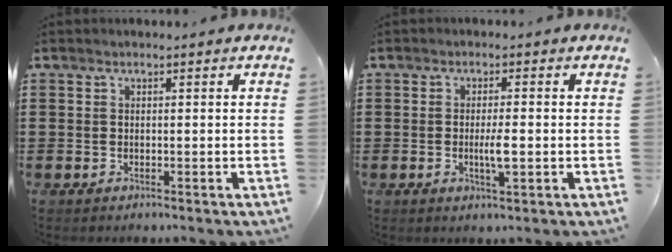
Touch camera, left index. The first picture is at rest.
{"total": 3.1, "force": [-0.5, 0.5, 3.0], "torque": [-0.060, -0.004, -0.011]}